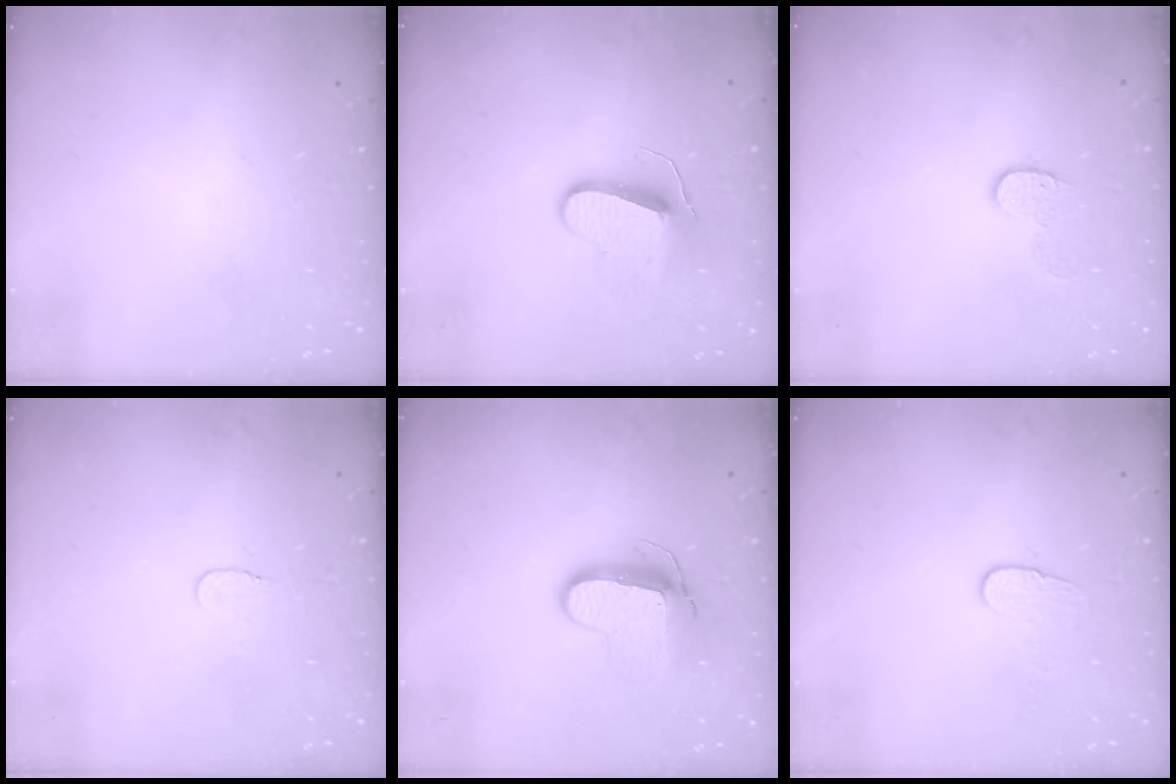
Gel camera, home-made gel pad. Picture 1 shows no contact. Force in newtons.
{"total": 9.1, "press": 9.0, "slide": 0.6}
{"total": 6.9, "press": 6.9, "slide": 0.1}
{"total": 3.5, "press": 3.5, "slide": 0.4}
{"total": 10.2, "press": 10.1, "slide": 0.8}
{"total": 6.1, "press": 6.1, "slide": 0.5}